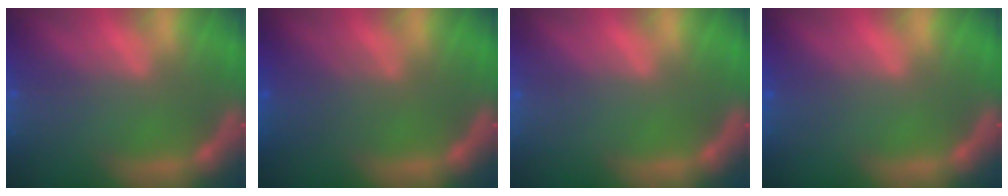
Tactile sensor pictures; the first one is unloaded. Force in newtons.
{"total": 3.0}
{"total": 0.0}
{"total": 0.9}